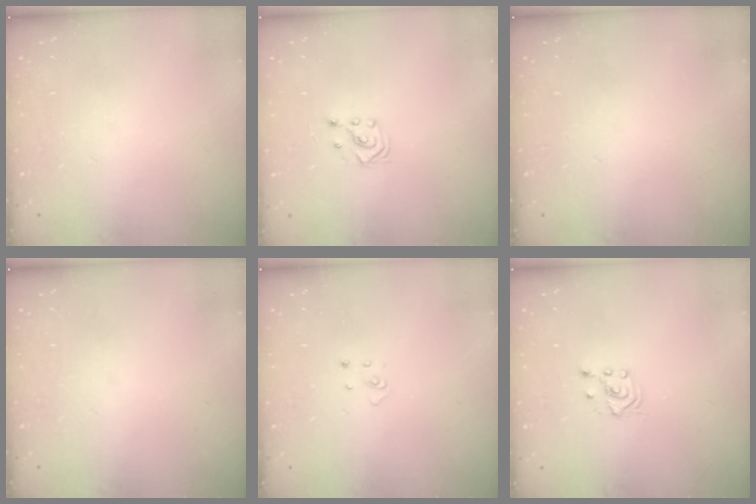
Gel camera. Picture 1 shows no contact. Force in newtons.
{"total": 2.9, "press": 2.7, "slide": 1.0}
{"total": 0.0}
{"total": 0.0}
{"total": 2.2, "press": 2.2, "slide": 0.2}
{"total": 2.1, "press": 2.0, "slide": 0.8}